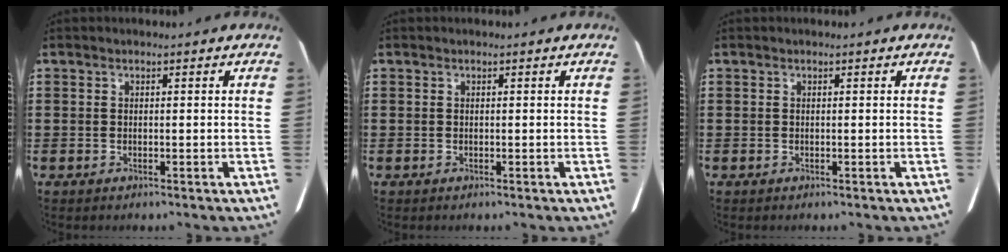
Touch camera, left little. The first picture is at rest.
{"total": 0.0}
{"total": 0.0}